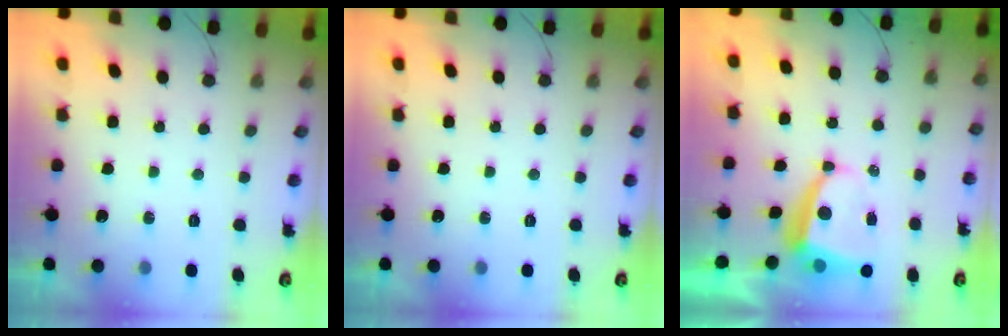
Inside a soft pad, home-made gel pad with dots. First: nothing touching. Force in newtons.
{"total": 0.0}
{"total": 5.9, "press": 5.9, "slide": 0.8}